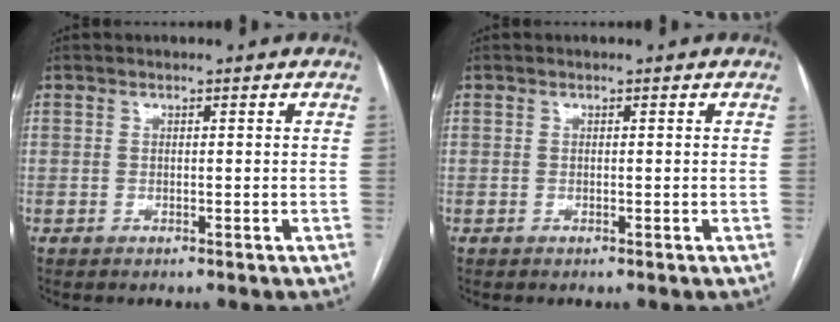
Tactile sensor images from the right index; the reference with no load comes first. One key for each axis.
{"total": 0.0}